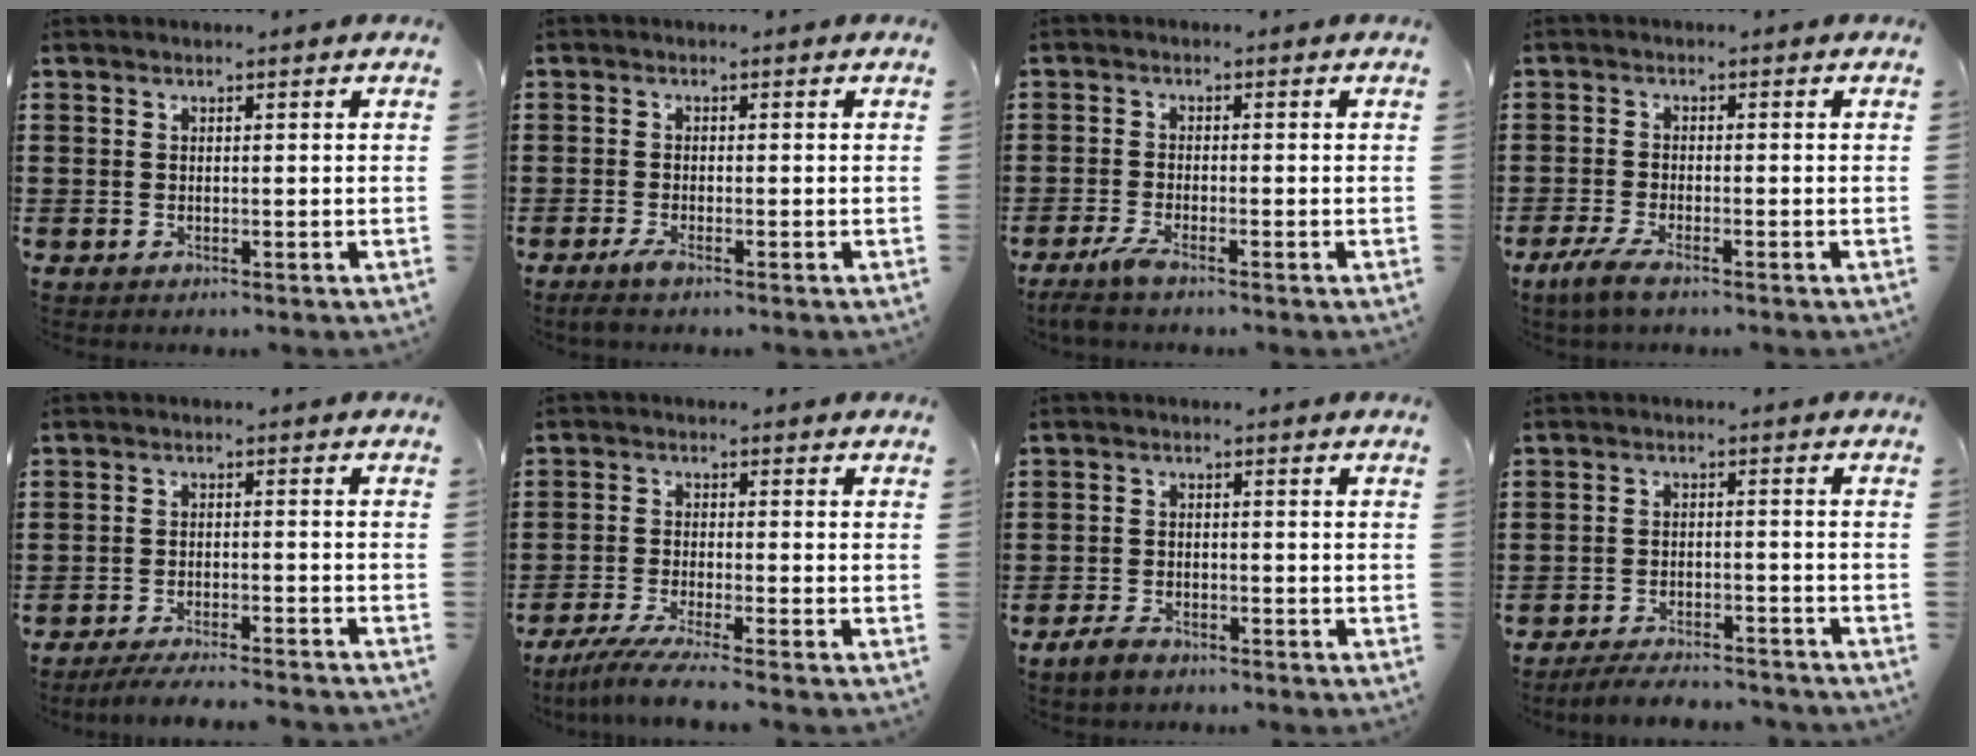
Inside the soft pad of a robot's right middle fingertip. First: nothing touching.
{"total": 1.8, "force": [-1.0, 0.2, 1.5], "torque": [-0.034, -0.007, -0.020]}
{"total": 2.5, "force": [-1.8, 0.0, 1.7], "torque": [-0.045, -0.006, -0.037]}
{"total": 2.9, "force": [-1.9, 0.3, 2.2], "torque": [-0.057, -0.007, -0.041]}
{"total": 3.8, "force": [-3.6, -0.2, 1.2], "torque": [-0.018, -0.003, -0.069]}
{"total": 4.3, "force": [-3.6, -0.4, 2.3], "torque": [-0.061, -0.019, -0.074]}
{"total": 2.5, "force": [-2.0, 1.0, 1.2], "torque": [-0.030, 0.003, -0.043]}
{"total": 3.9, "force": [-3.8, 0.2, 0.9], "torque": [-0.015, 0.003, -0.076]}